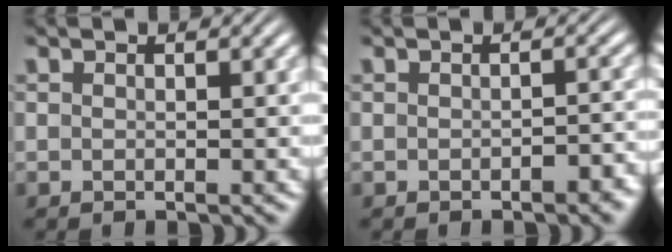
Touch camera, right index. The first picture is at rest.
{"total": 1.2, "force": [-1.2, 0.0, 0.3], "torque": [-0.008, 0.000, -0.020]}